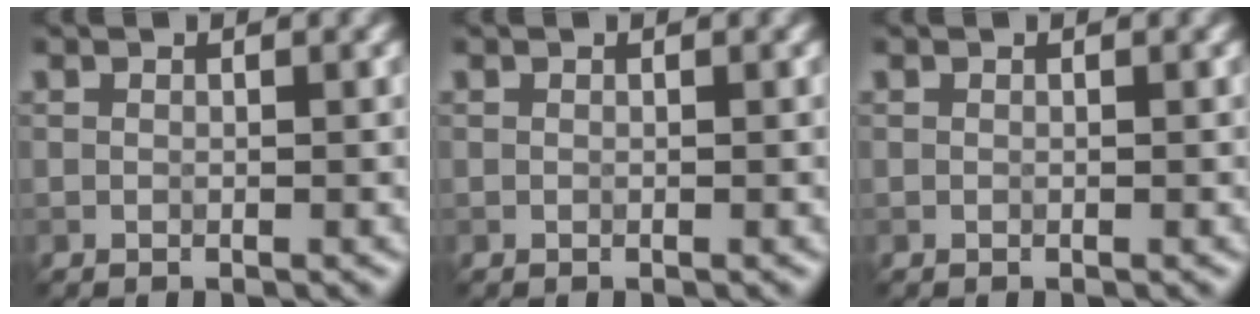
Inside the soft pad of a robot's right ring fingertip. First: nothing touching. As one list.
[{"total": 0.0}, {"total": 0.0}]